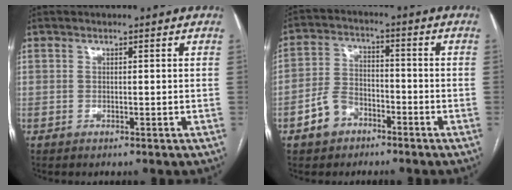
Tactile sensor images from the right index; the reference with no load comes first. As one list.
[{"total": 6.5, "force": [-3.7, 4.5, 2.9], "torque": [-0.069, 0.017, -0.063]}]